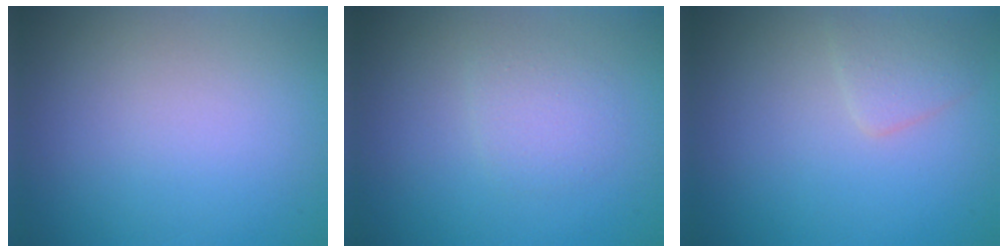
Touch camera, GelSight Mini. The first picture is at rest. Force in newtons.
{"total": 1.7, "press": 1.7, "slide": 0.1}
{"total": 1.9, "press": 1.9, "slide": 0.0}